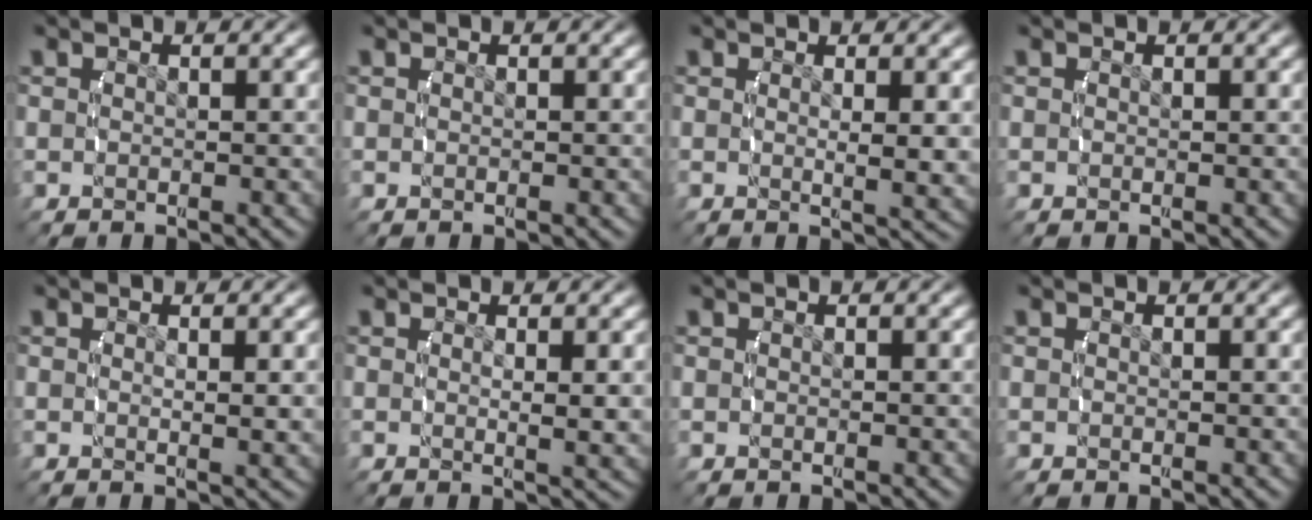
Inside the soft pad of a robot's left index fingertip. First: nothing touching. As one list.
[{"total": 0.0}, {"total": 2.2, "force": [0.6, -0.3, 2.1], "torque": [-0.032, -0.011, 0.012]}, {"total": 0.0}, {"total": 1.0, "force": [0.4, -0.2, 0.9], "torque": [-0.020, -0.010, 0.010]}, {"total": 1.6, "force": [0.5, -0.2, 1.5], "torque": [-0.028, -0.011, 0.011]}, {"total": 0.0}, {"total": 0.0}]